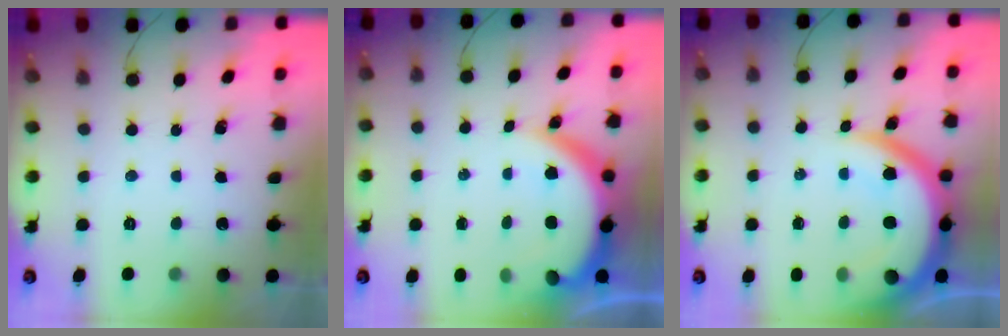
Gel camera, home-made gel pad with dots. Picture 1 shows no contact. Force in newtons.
{"total": 9.6, "press": 9.6, "slide": 1.0}
{"total": 15.0, "press": 14.9, "slide": 1.3}